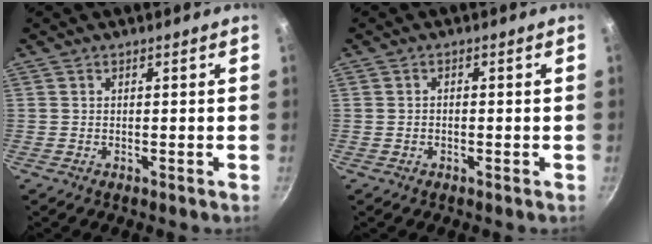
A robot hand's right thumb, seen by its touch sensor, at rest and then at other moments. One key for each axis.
{"total": 1.0, "fx": -0.3, "fy": 0.7, "fz": 0.6, "tx": -0.016, "ty": 0.007, "tz": -0.007}